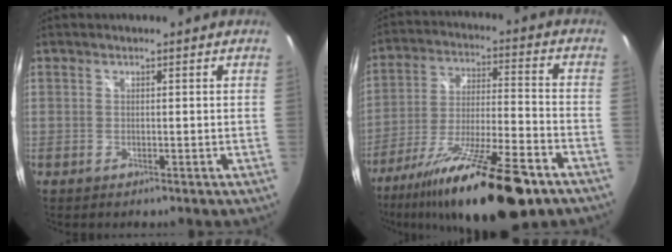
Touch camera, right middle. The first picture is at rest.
{"total": 23.7, "force": [-16.4, 4.7, 16.4], "torque": [-0.301, -0.045, -0.267]}